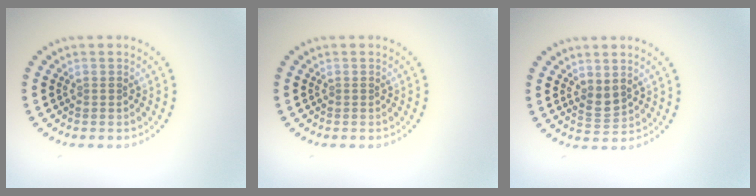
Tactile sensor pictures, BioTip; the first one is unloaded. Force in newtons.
{"total": 0.0}
{"total": 1.6, "press": 1.4, "slide": 0.9}